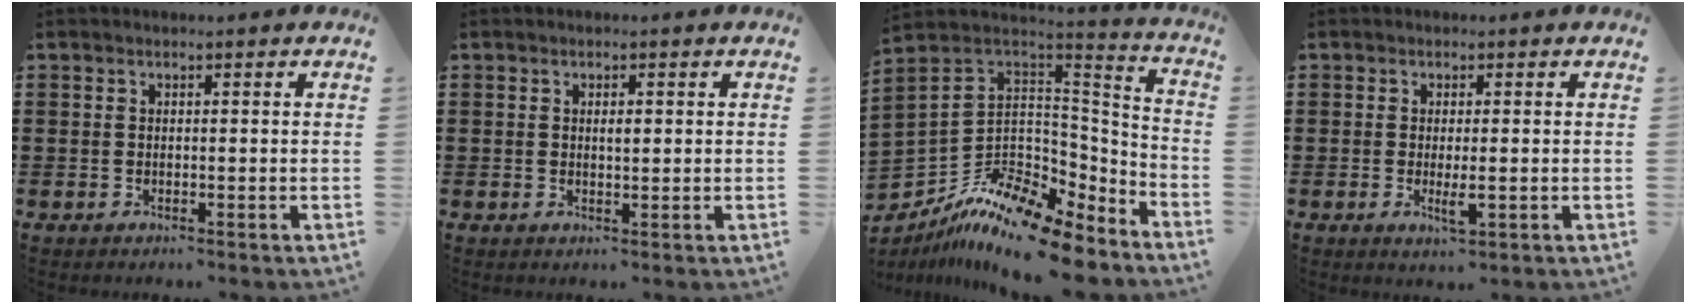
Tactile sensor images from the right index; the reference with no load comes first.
{"total": 1.3, "force": [0.2, 0.3, 1.2], "torque": [-0.024, 0.003, 0.002]}
{"total": 12.3, "force": [-9.2, 4.1, 7.1], "torque": [-0.141, 0.015, -0.169]}
{"total": 2.7, "force": [-0.6, 0.6, 2.6], "torque": [-0.051, -0.005, -0.012]}